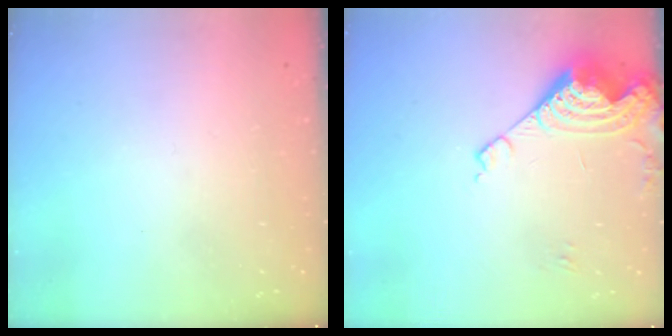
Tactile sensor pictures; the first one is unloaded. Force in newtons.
{"total": 15.1, "press": 15.0, "slide": 1.8}